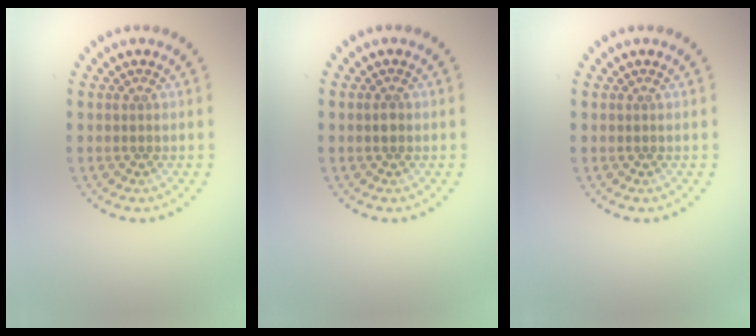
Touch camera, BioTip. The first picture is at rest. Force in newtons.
{"total": 1.0, "press": 1.0, "slide": 0.1}
{"total": 0.0}